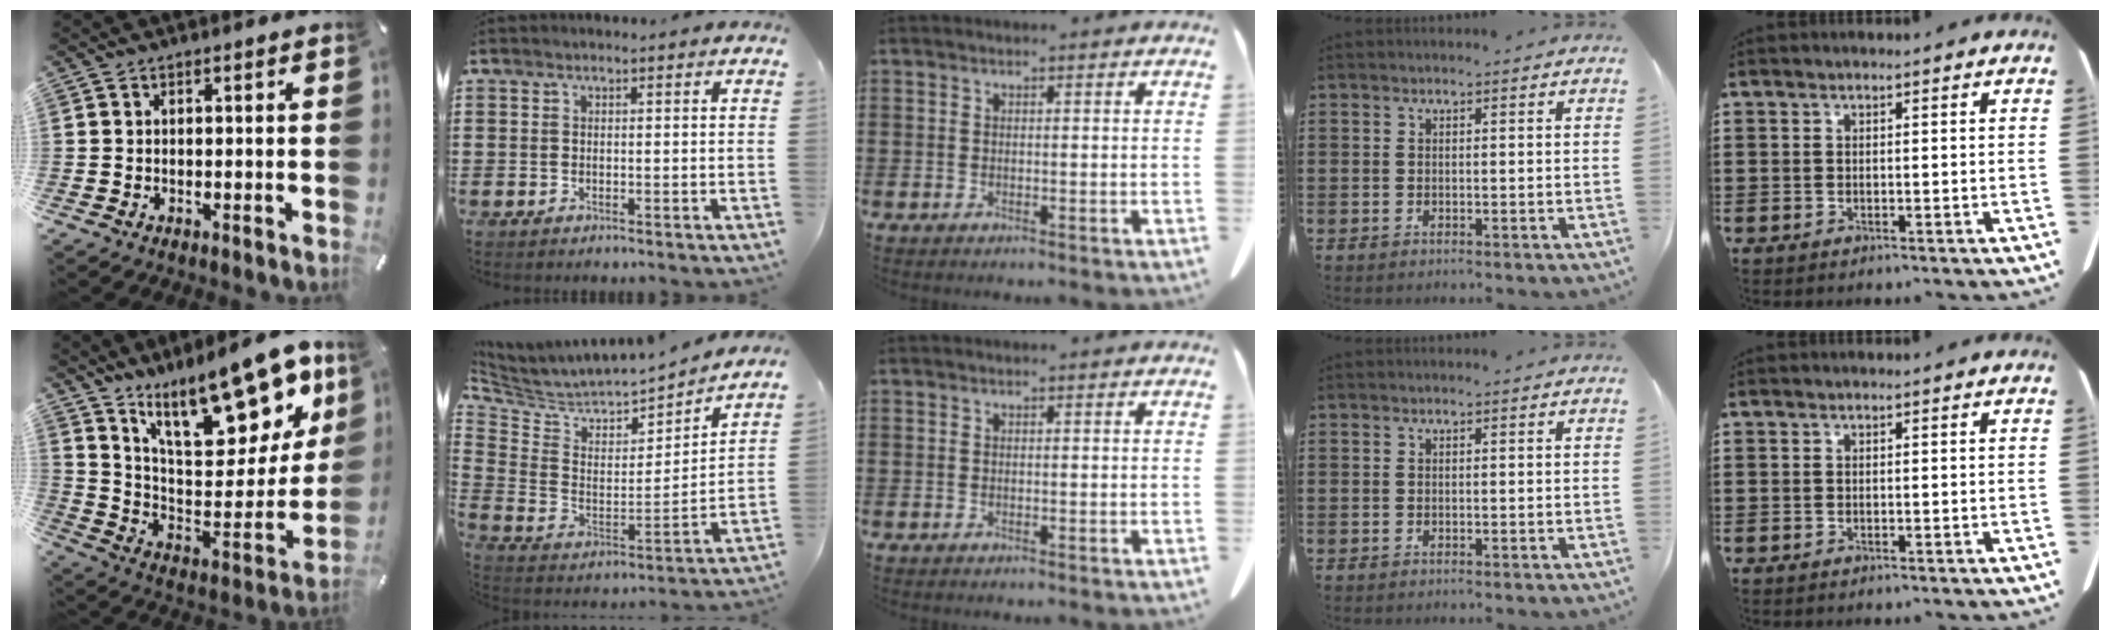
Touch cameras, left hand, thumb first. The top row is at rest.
{"thumb": {"total": 24.4, "force": [16.2, 10.0, 15.4], "torque": [-0.214, -0.105, 0.274]}, "index": {"total": 3.9, "force": [3.7, 1.3, 0.0], "torque": [-0.033, -0.050, 0.057]}}